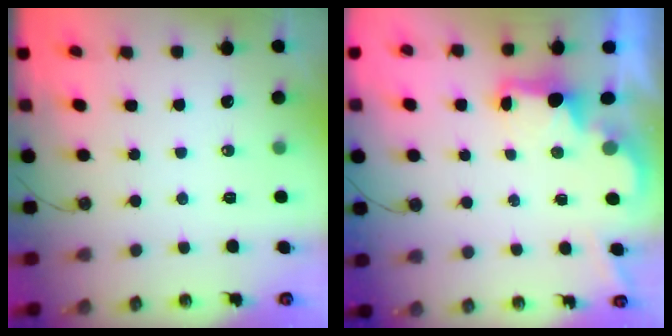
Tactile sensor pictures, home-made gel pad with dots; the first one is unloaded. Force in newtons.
{"total": 2.2, "press": 2.1, "slide": 0.8}